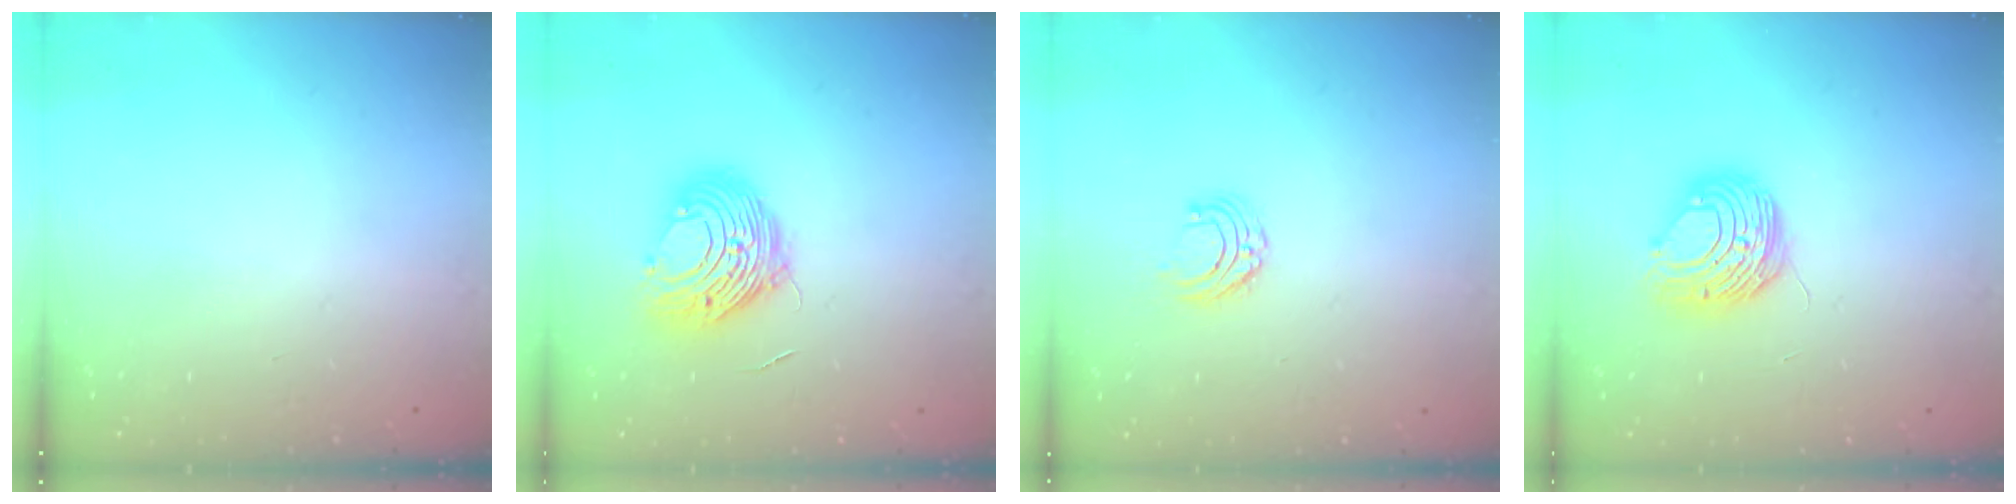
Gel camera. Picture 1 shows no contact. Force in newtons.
{"total": 11.1, "press": 11.1, "slide": 0.9}
{"total": 5.2, "press": 5.2, "slide": 0.5}
{"total": 8.9, "press": 8.9, "slide": 0.5}